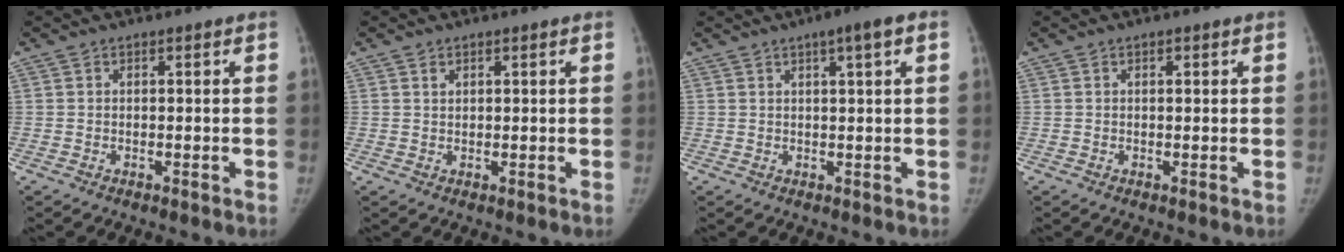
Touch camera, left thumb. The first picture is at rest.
{"total": 1.3, "force": [0.8, 0.8, 0.6], "torque": [-0.003, -0.005, 0.015]}
{"total": 5.1, "force": [2.4, 0.7, 4.4], "torque": [-0.062, 0.006, 0.031]}
{"total": 0.9, "force": [0.5, 0.4, 0.7], "torque": [-0.008, 0.000, 0.007]}